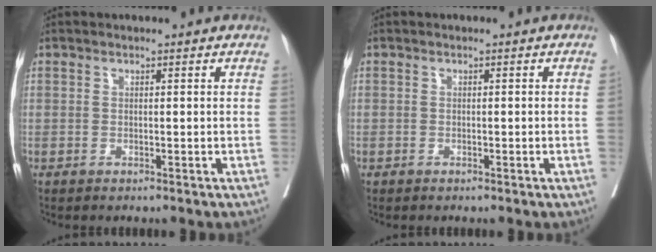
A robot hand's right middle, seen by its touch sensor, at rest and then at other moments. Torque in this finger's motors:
{"motor_torque": [1.00, -1.13, -0.08, -0.21]}